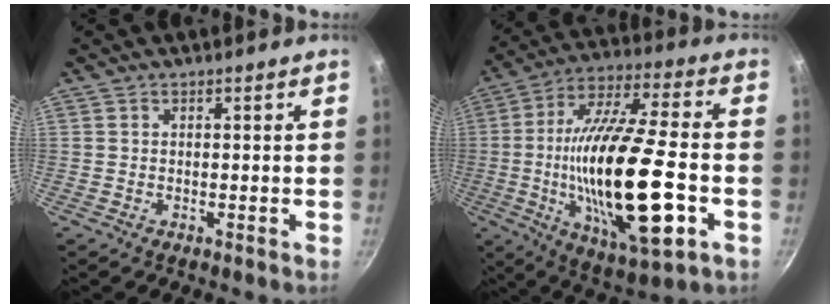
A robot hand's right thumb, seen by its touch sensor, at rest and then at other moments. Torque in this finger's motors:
{"motor_torque": [-0.32, 1.27, 2.77, 0.00, 0.95]}